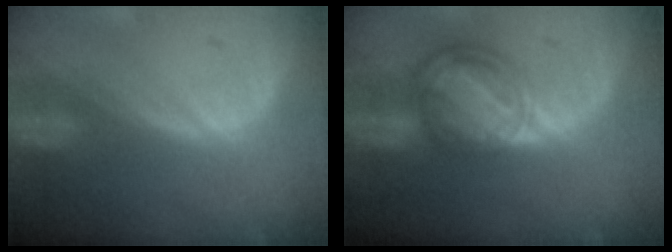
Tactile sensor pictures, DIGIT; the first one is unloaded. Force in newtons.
{"total": 8.1, "press": 7.0, "slide": 4.2}